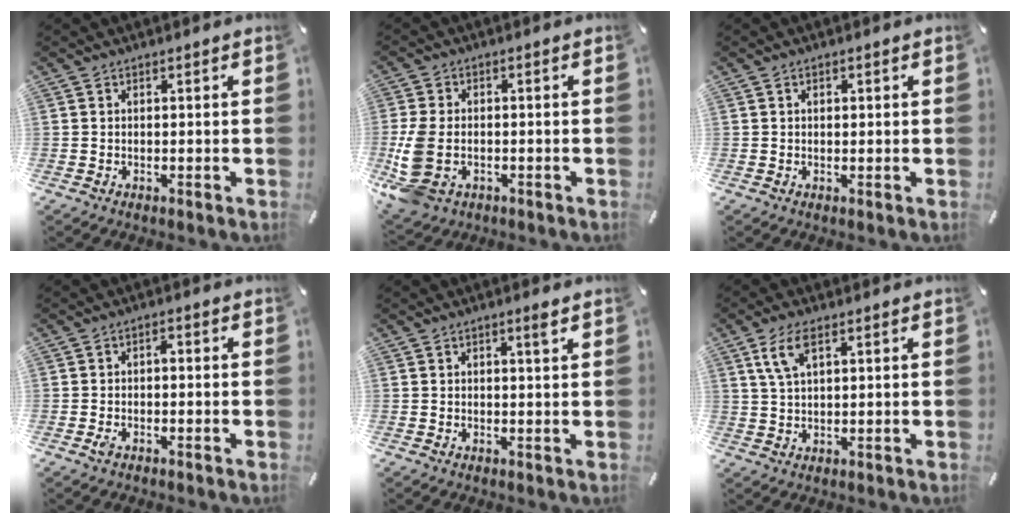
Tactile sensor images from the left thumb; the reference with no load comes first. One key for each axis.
{"total": 9.0, "fx": -1.7, "fy": 6.3, "fz": 6.2, "tx": -0.147, "ty": 0.003, "tz": -0.028}
{"total": 0.9, "fx": 0.4, "fy": 0.6, "fz": 0.6, "tx": -0.013, "ty": 0.003, "tz": 0.006}
{"total": 1.9, "fx": -0.4, "fy": 0.9, "fz": 1.6, "tx": -0.031, "ty": 0.006, "tz": -0.010}
{"total": 1.9, "fx": 1.2, "fy": 0.4, "fz": 1.5, "tx": -0.022, "ty": -0.003, "tz": 0.017}
{"total": 6.3, "fx": 3.2, "fy": 2.7, "fz": 4.7, "tx": -0.109, "ty": 0.001, "tz": 0.057}